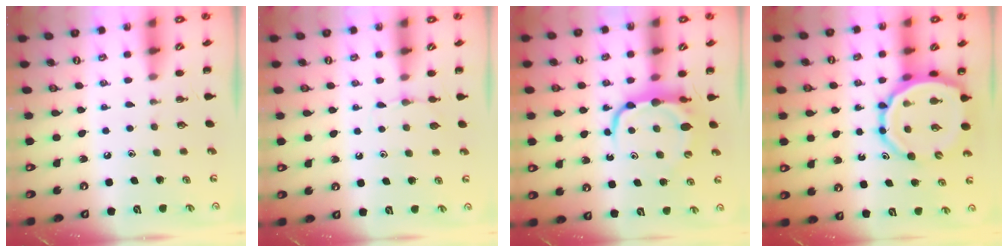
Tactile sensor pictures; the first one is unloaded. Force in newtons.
{"total": 3.7, "press": 3.5, "slide": 1.3}
{"total": 7.8, "press": 7.7, "slide": 1.3}
{"total": 14.3, "press": 13.8, "slide": 4.0}